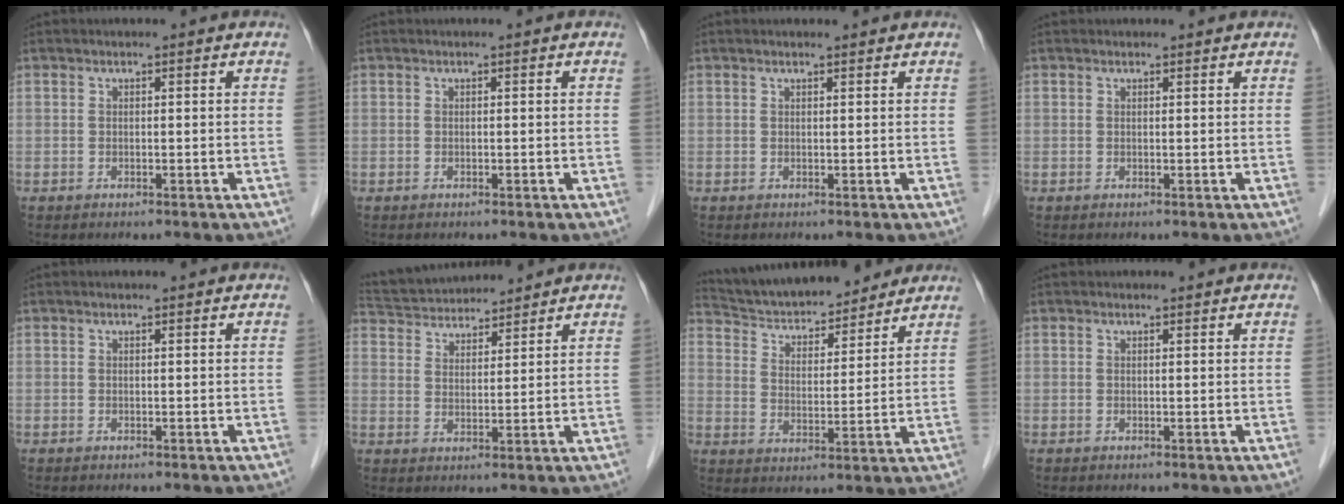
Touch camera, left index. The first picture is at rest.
{"total": 0.0}
{"total": 1.6, "force": [1.5, 0.2, 0.5], "torque": [-0.011, 0.012, 0.022]}
{"total": 0.6, "force": [0.6, 0.1, -0.1], "torque": [-0.005, 0.001, 0.008]}
{"total": 0.7, "force": [0.7, 0.0, 0.2], "torque": [-0.011, 0.008, 0.011]}
{"total": 11.9, "force": [11.2, 2.5, 3.1], "torque": [-0.062, 0.038, 0.191]}
{"total": 16.9, "force": [15.5, 3.8, 5.3], "torque": [-0.088, 0.020, 0.245]}
{"total": 0.9, "force": [0.8, 0.2, 0.0], "torque": [-0.008, 0.004, 0.012]}